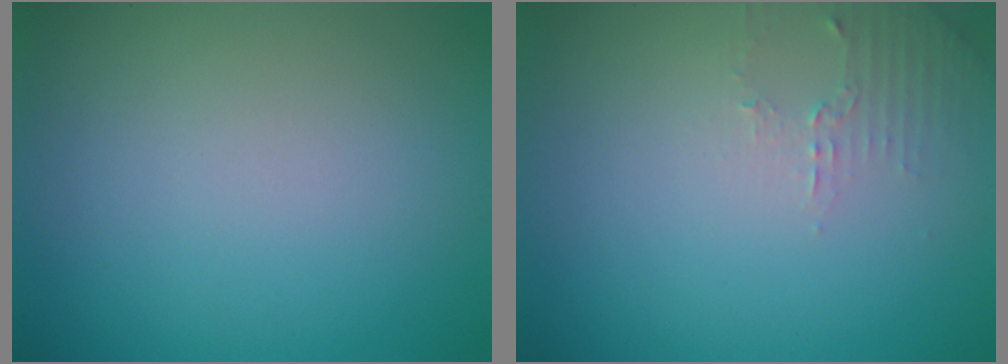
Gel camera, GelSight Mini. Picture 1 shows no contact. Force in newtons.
{"total": 1.4, "press": 1.4, "slide": 0.4}